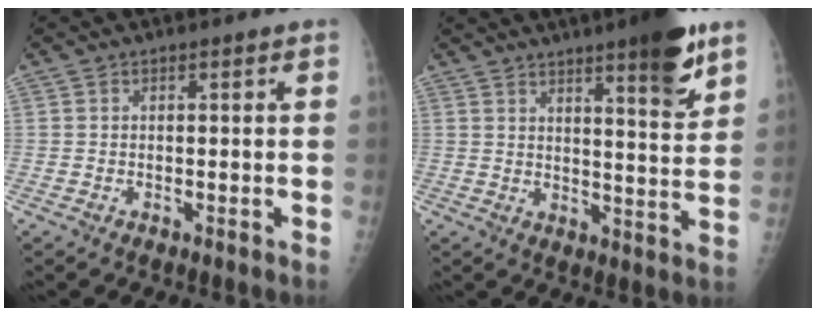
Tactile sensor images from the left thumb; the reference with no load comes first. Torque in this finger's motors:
{"motor_torque": [3.33, 1.68, 1.06, -0.79, 0.26]}